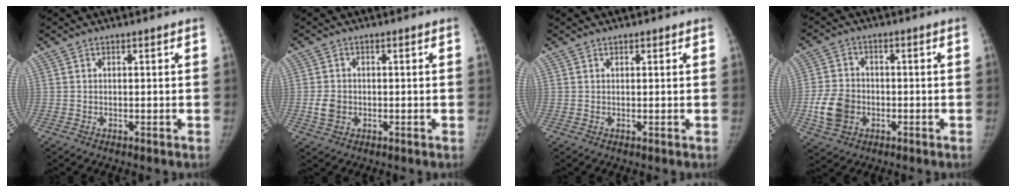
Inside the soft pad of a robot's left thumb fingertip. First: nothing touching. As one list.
[{"total": 3.4, "force": [-0.7, 2.8, 1.9], "torque": [-0.029, 0.004, -0.011]}, {"total": 0.6, "force": [0.4, 0.4, 0.2], "torque": [0.003, -0.001, 0.003]}, {"total": 8.4, "force": [-2.2, 6.7, 4.7], "torque": [-0.076, 0.010, -0.040]}]